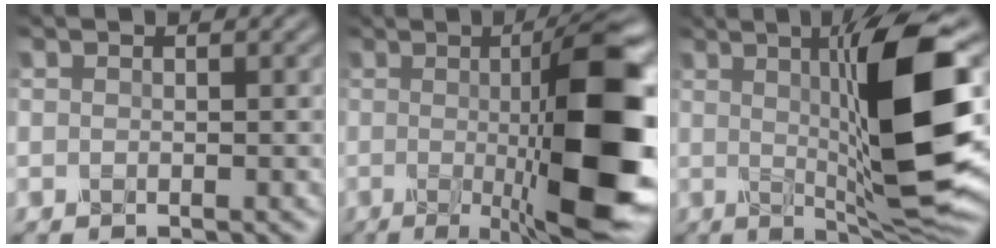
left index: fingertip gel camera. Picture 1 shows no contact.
{"total": 13.8, "force": [-0.6, 3.2, 13.5], "torque": [-0.153, -0.008, -0.007]}
{"total": 12.1, "force": [1.1, 2.0, 11.9], "torque": [-0.168, -0.003, 0.026]}